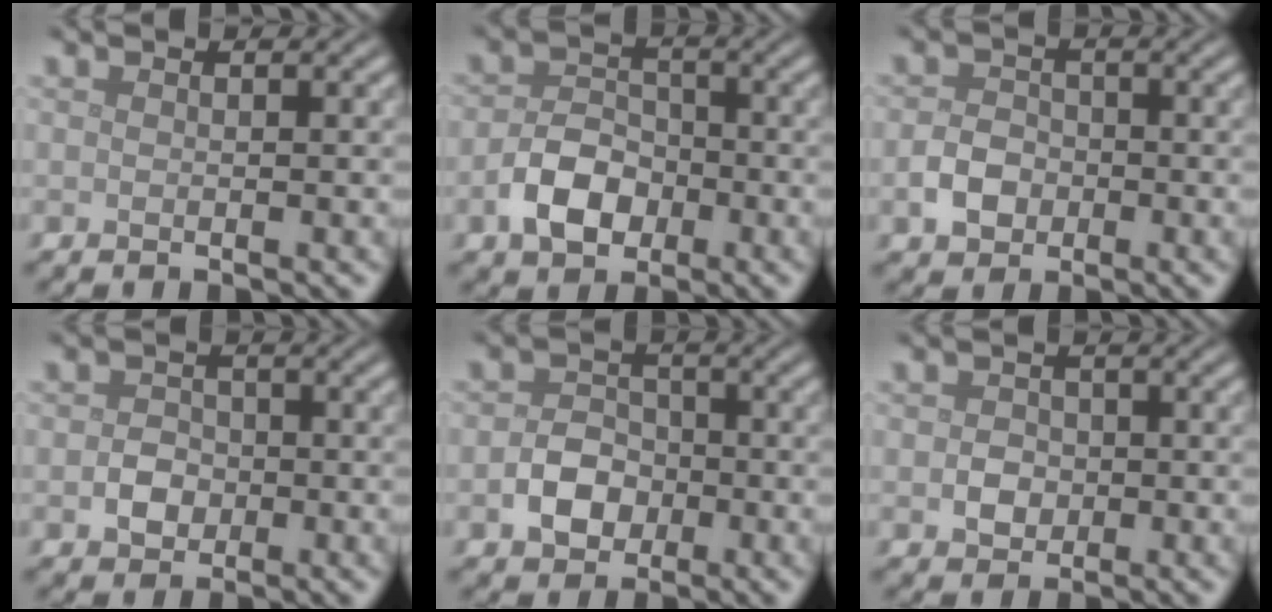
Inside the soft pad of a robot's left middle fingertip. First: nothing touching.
{"total": 4.3, "force": [-1.9, 2.9, 2.5], "torque": [-0.048, 0.004, -0.039]}
{"total": 2.7, "force": [-1.0, 2.1, 1.4], "torque": [-0.023, 0.002, -0.024]}
{"total": 2.1, "force": [-0.6, 1.8, 1.0], "torque": [-0.013, 0.001, -0.016]}
{"total": 3.2, "force": [-1.2, 2.5, 1.6], "torque": [-0.024, 0.004, -0.025]}
{"total": 1.8, "force": [-0.4, 1.6, 0.8], "torque": [-0.009, -0.001, -0.011]}